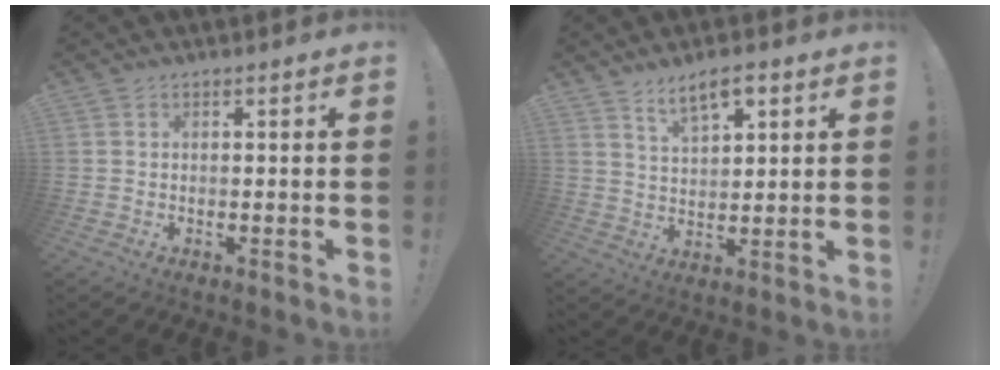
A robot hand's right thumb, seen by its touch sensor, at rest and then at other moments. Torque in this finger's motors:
{"motor_torque": [0.01, 0.01, 0.01, 0.09, 0.12]}